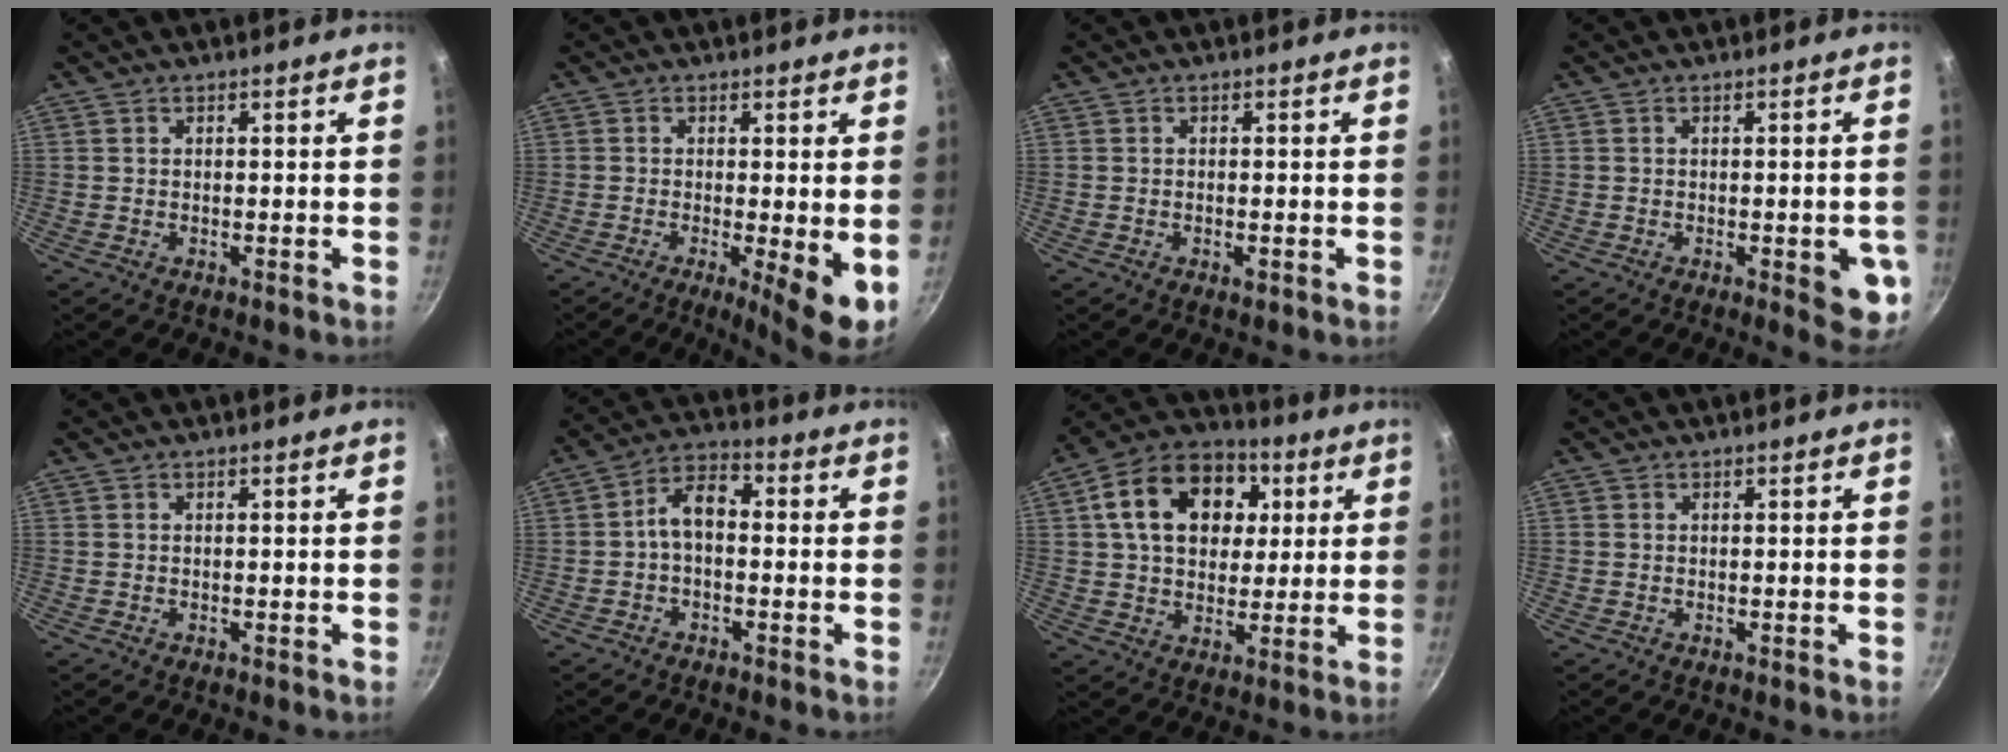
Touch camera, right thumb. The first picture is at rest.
{"total": 6.9, "force": [-1.0, 1.3, 6.7], "torque": [-0.096, -0.012, -0.011]}
{"total": 1.1, "force": [-0.4, 0.4, 1.0], "torque": [-0.019, 0.001, -0.007]}
{"total": 7.7, "force": [-2.1, 2.7, 6.9], "torque": [-0.059, 0.001, -0.023]}
{"total": 0.0}
{"total": 6.5, "force": [-0.7, 4.0, 5.1], "torque": [-0.078, 0.031, -0.025]}
{"total": 18.0, "force": [4.9, 13.1, 11.4], "torque": [-0.166, 0.016, 0.069]}
{"total": 0.0}